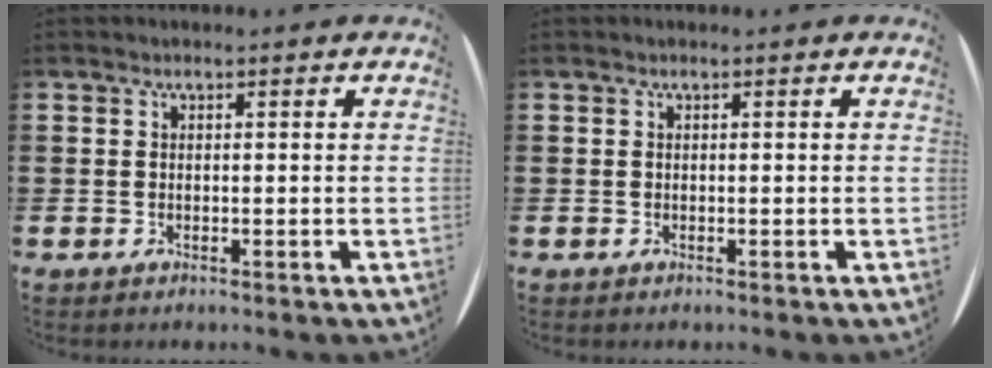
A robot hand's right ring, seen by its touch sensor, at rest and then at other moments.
{"total": 0.0}